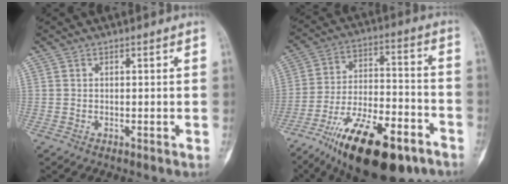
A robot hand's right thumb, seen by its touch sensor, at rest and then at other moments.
{"total": 23.2, "force": [-14.1, 8.8, 16.1], "torque": [-0.261, 0.069, -0.229]}